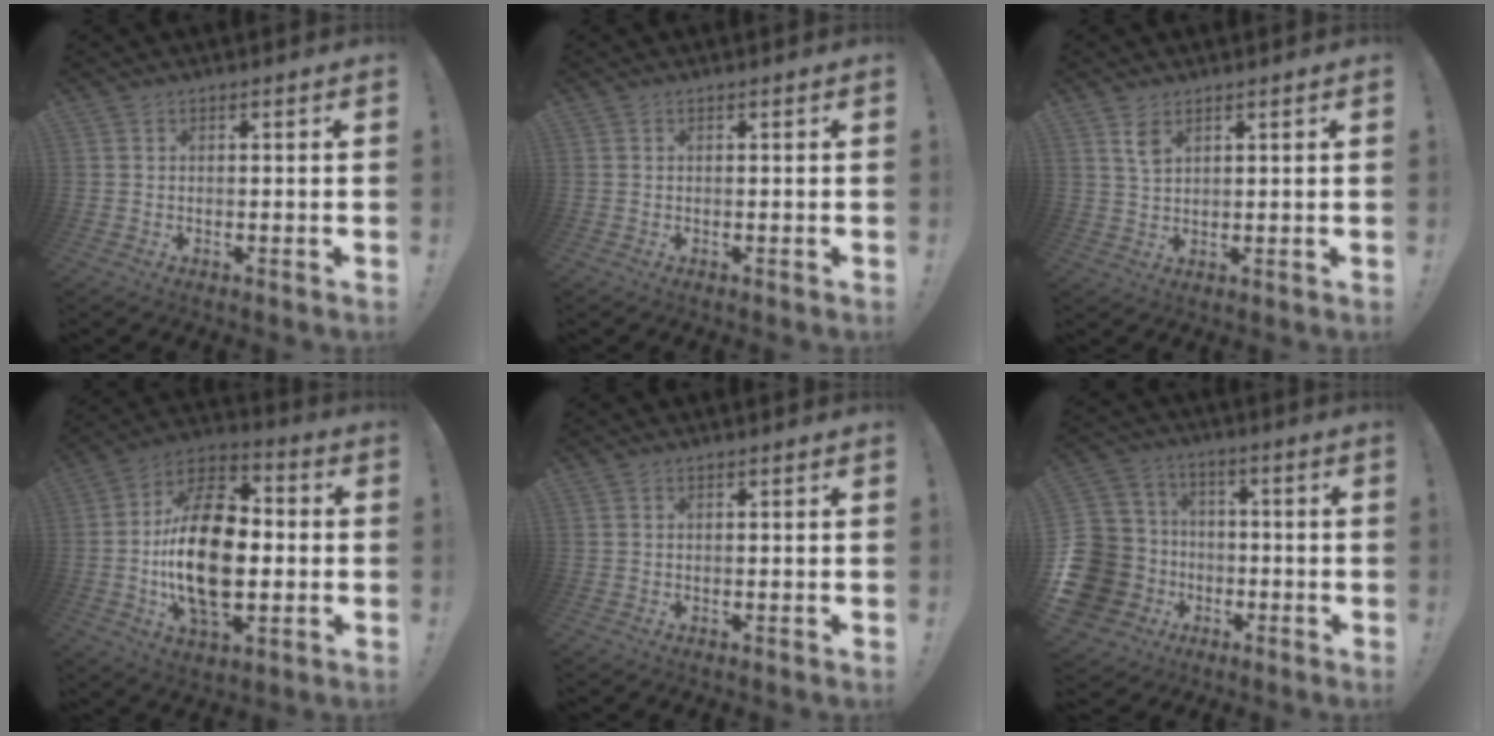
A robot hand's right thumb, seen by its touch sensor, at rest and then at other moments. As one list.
[{"total": 0.0}, {"total": 3.8, "force": [2.3, 1.8, 2.5], "torque": [-0.039, -0.012, 0.039]}, {"total": 23.7, "force": [-2.2, 13.5, 19.3], "torque": [-0.350, 0.012, -0.038]}, {"total": 0.0}, {"total": 17.8, "force": [-4.5, 15.1, 8.2], "torque": [-0.180, 0.040, -0.045]}]